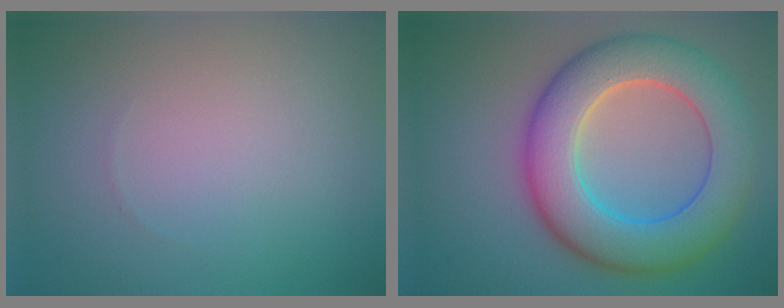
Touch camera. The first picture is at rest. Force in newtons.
{"total": 9.9, "press": 9.9, "slide": 0.2}